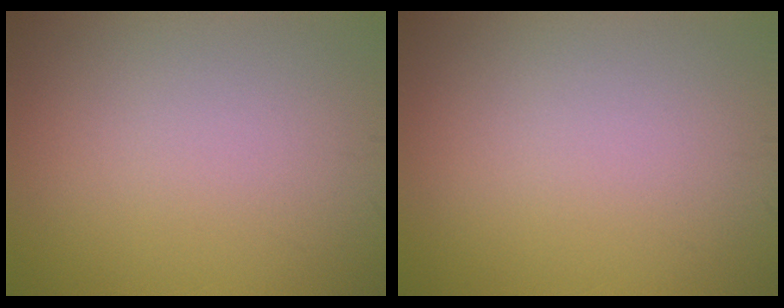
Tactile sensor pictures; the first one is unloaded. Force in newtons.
{"total": 0.0}